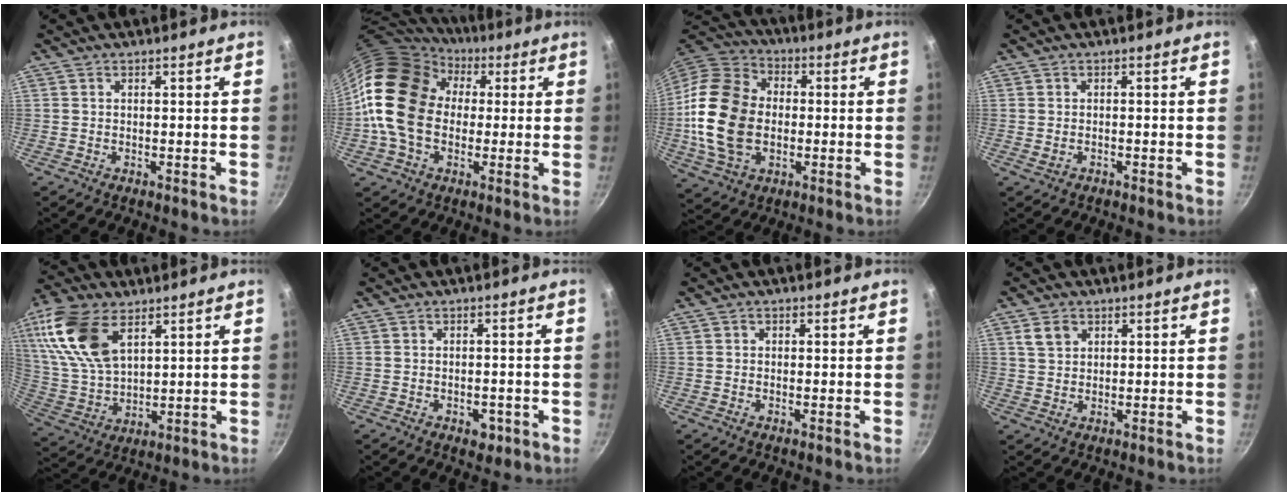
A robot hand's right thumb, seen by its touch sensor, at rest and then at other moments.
{"total": 19.7, "force": [1.3, 14.9, 12.7], "torque": [-0.223, 0.032, 0.016]}
{"total": 19.8, "force": [-1.6, 14.1, 13.7], "torque": [-0.251, 0.023, -0.032]}
{"total": 1.2, "force": [-0.5, 0.8, 0.7], "torque": [-0.012, 0.006, -0.007]}
{"total": 17.5, "force": [8.2, 9.6, 12.1], "torque": [-0.239, -0.026, 0.169]}
{"total": 3.1, "force": [-1.3, 2.1, 1.9], "torque": [-0.015, 0.010, -0.008]}
{"total": 0.7, "force": [0.1, 0.6, 0.2], "torque": [0.000, 0.001, 0.001]}
{"total": 3.7, "force": [1.7, 2.9, 1.7], "torque": [-0.015, 0.001, 0.033]}